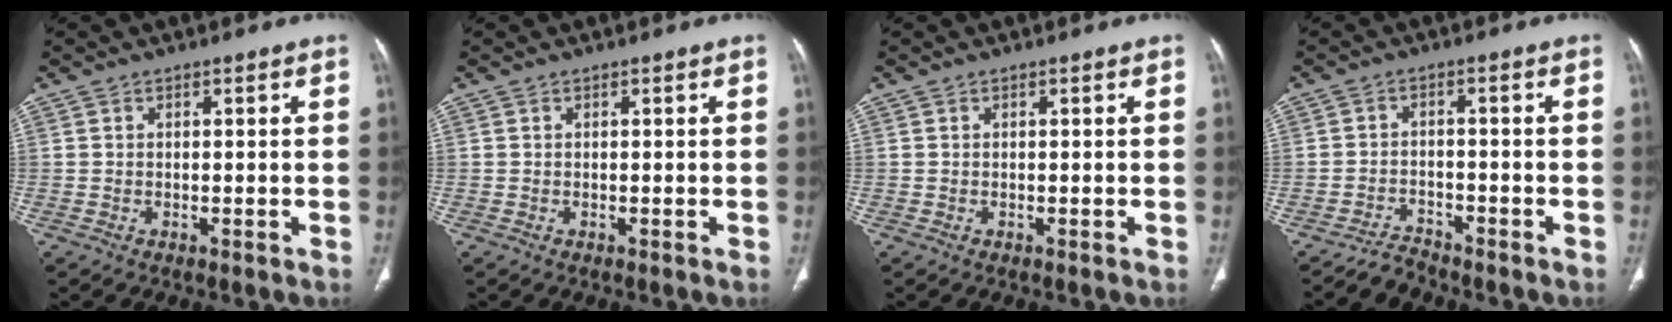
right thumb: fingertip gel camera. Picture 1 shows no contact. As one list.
[{"total": 0.0}, {"total": 0.0}, {"total": 3.1, "force": [-3.1, 0.5, -0.3], "torque": [0.002, 0.014, -0.056]}]